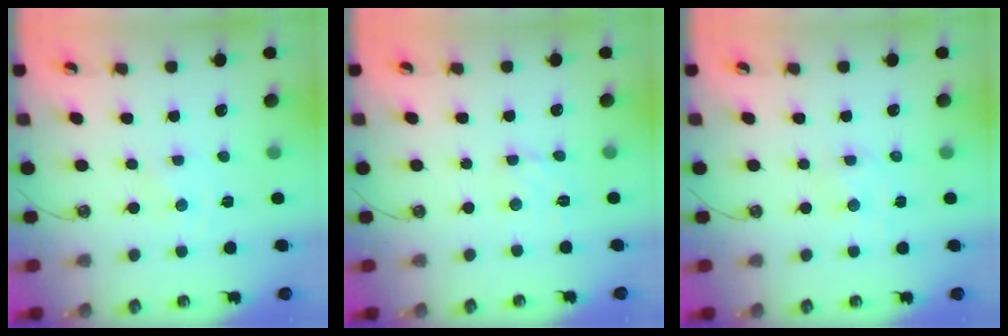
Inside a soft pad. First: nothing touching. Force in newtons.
{"total": 2.9, "press": 2.8, "slide": 0.2}
{"total": 1.8, "press": 1.8, "slide": 0.0}